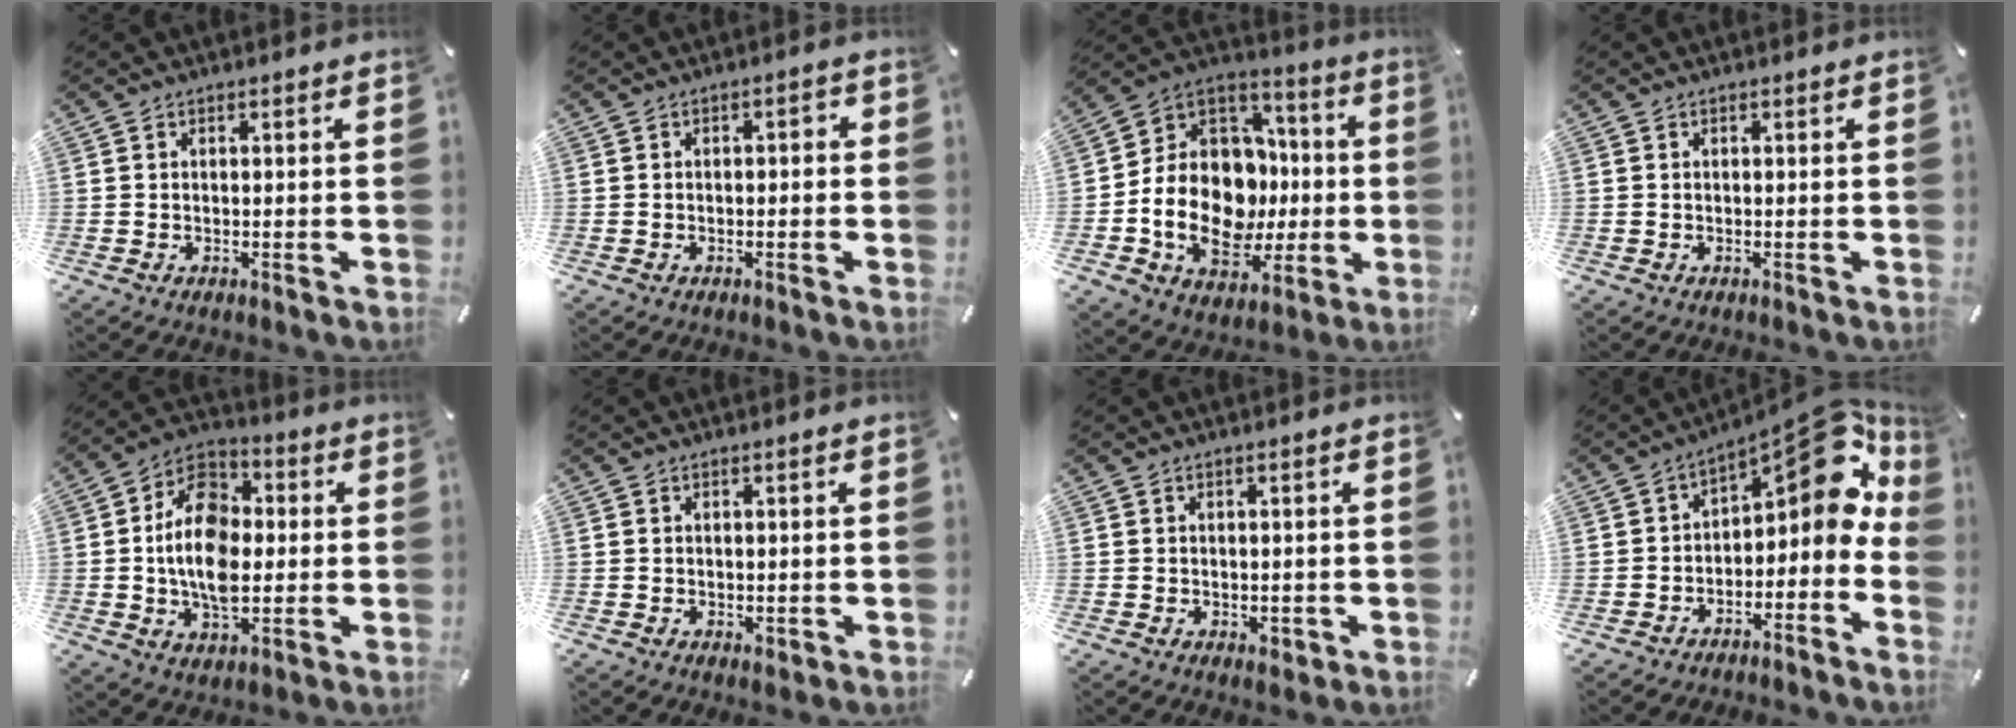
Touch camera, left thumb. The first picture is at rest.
{"total": 1.9, "force": [-1.0, 0.9, 1.4], "torque": [-0.024, 0.008, -0.021]}
{"total": 19.7, "force": [-2.4, 15.2, 12.2], "torque": [-0.252, -0.013, -0.031]}
{"total": 0.0}
{"total": 15.9, "force": [-0.6, 11.0, 11.4], "torque": [-0.228, 0.010, -0.015]}
{"total": 1.0, "force": [0.2, 0.8, 0.4], "torque": [-0.009, 0.004, 0.003]}
{"total": 1.6, "force": [-0.3, 1.4, 0.8], "torque": [-0.006, 0.000, -0.007]}
{"total": 10.6, "force": [5.1, 5.6, 7.4], "torque": [-0.078, -0.062, 0.084]}